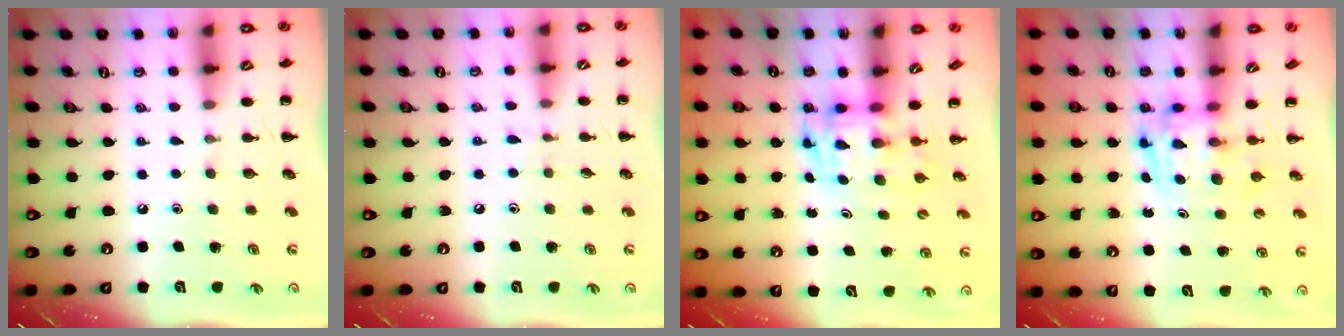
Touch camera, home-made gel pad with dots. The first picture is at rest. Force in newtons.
{"total": 4.1, "press": 3.7, "slide": 1.7}
{"total": 3.6, "press": 3.5, "slide": 0.6}
{"total": 3.3, "press": 3.3, "slide": 0.5}